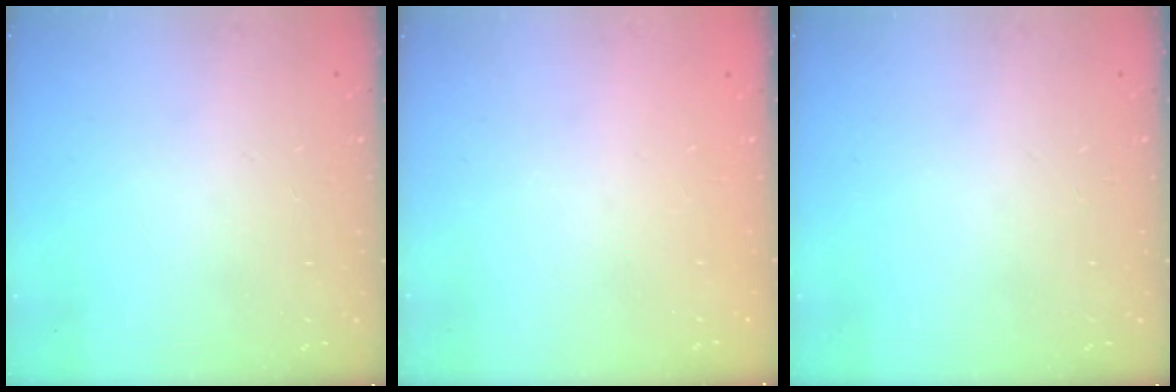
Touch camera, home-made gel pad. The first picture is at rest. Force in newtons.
{"total": 0.0}
{"total": 0.0}